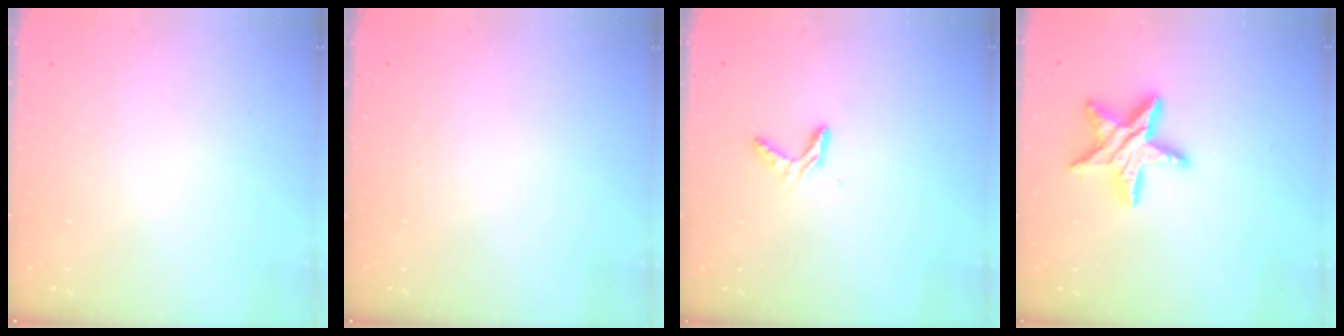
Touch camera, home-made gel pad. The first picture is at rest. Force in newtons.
{"total": 0.0}
{"total": 4.7, "press": 4.7, "slide": 0.3}
{"total": 14.4, "press": 14.3, "slide": 0.8}